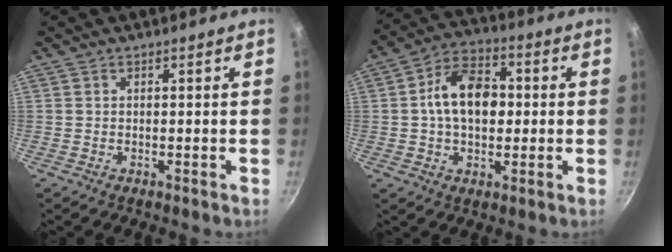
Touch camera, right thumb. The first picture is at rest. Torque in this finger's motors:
{"motor_torque": [-0.33, 1.30, 1.02, -0.11, 0.07]}